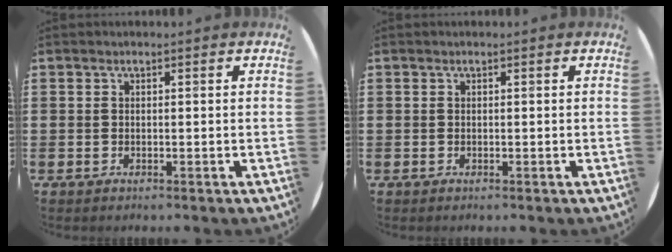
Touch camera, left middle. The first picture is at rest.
{"total": 0.0}